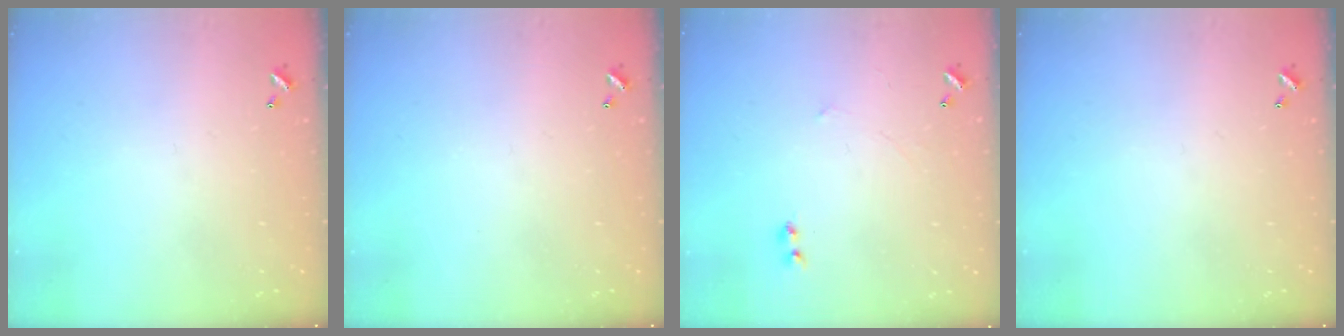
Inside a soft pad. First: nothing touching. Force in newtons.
{"total": 0.0}
{"total": 2.3, "press": 2.3, "slide": 0.3}
{"total": 0.0}